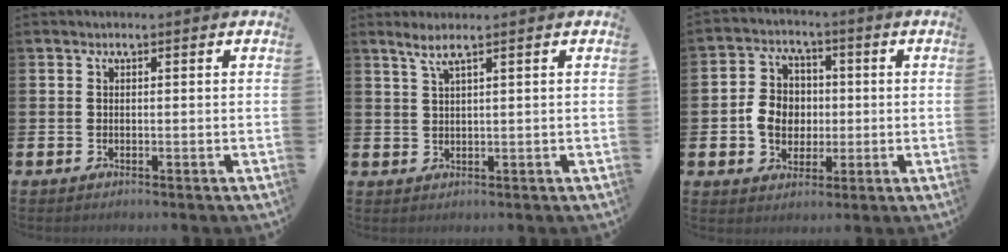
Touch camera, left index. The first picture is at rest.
{"total": 2.1, "force": [1.4, 0.0, 1.6], "torque": [-0.033, 0.002, 0.024]}
{"total": 6.1, "force": [-0.2, 5.4, 2.7], "torque": [-0.052, 0.013, -0.009]}